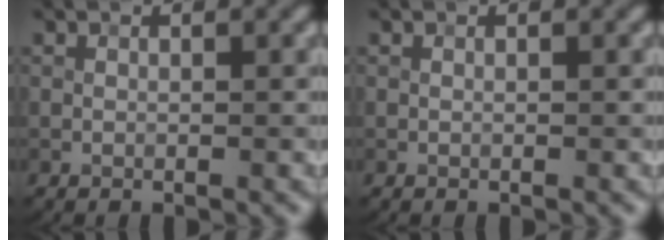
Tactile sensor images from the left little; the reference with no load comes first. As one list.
[{"total": 0.0}]